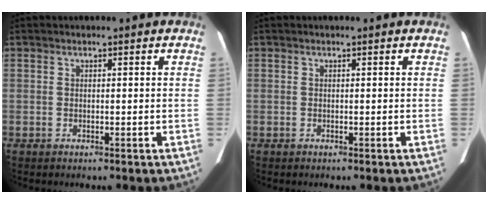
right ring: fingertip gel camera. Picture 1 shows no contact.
{"total": 0.0}